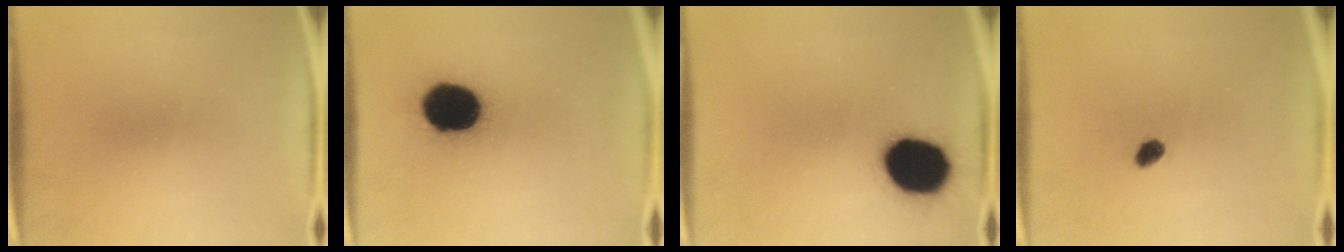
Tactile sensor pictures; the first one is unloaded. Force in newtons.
{"total": 18.8}
{"total": 17.8}
{"total": 2.2}